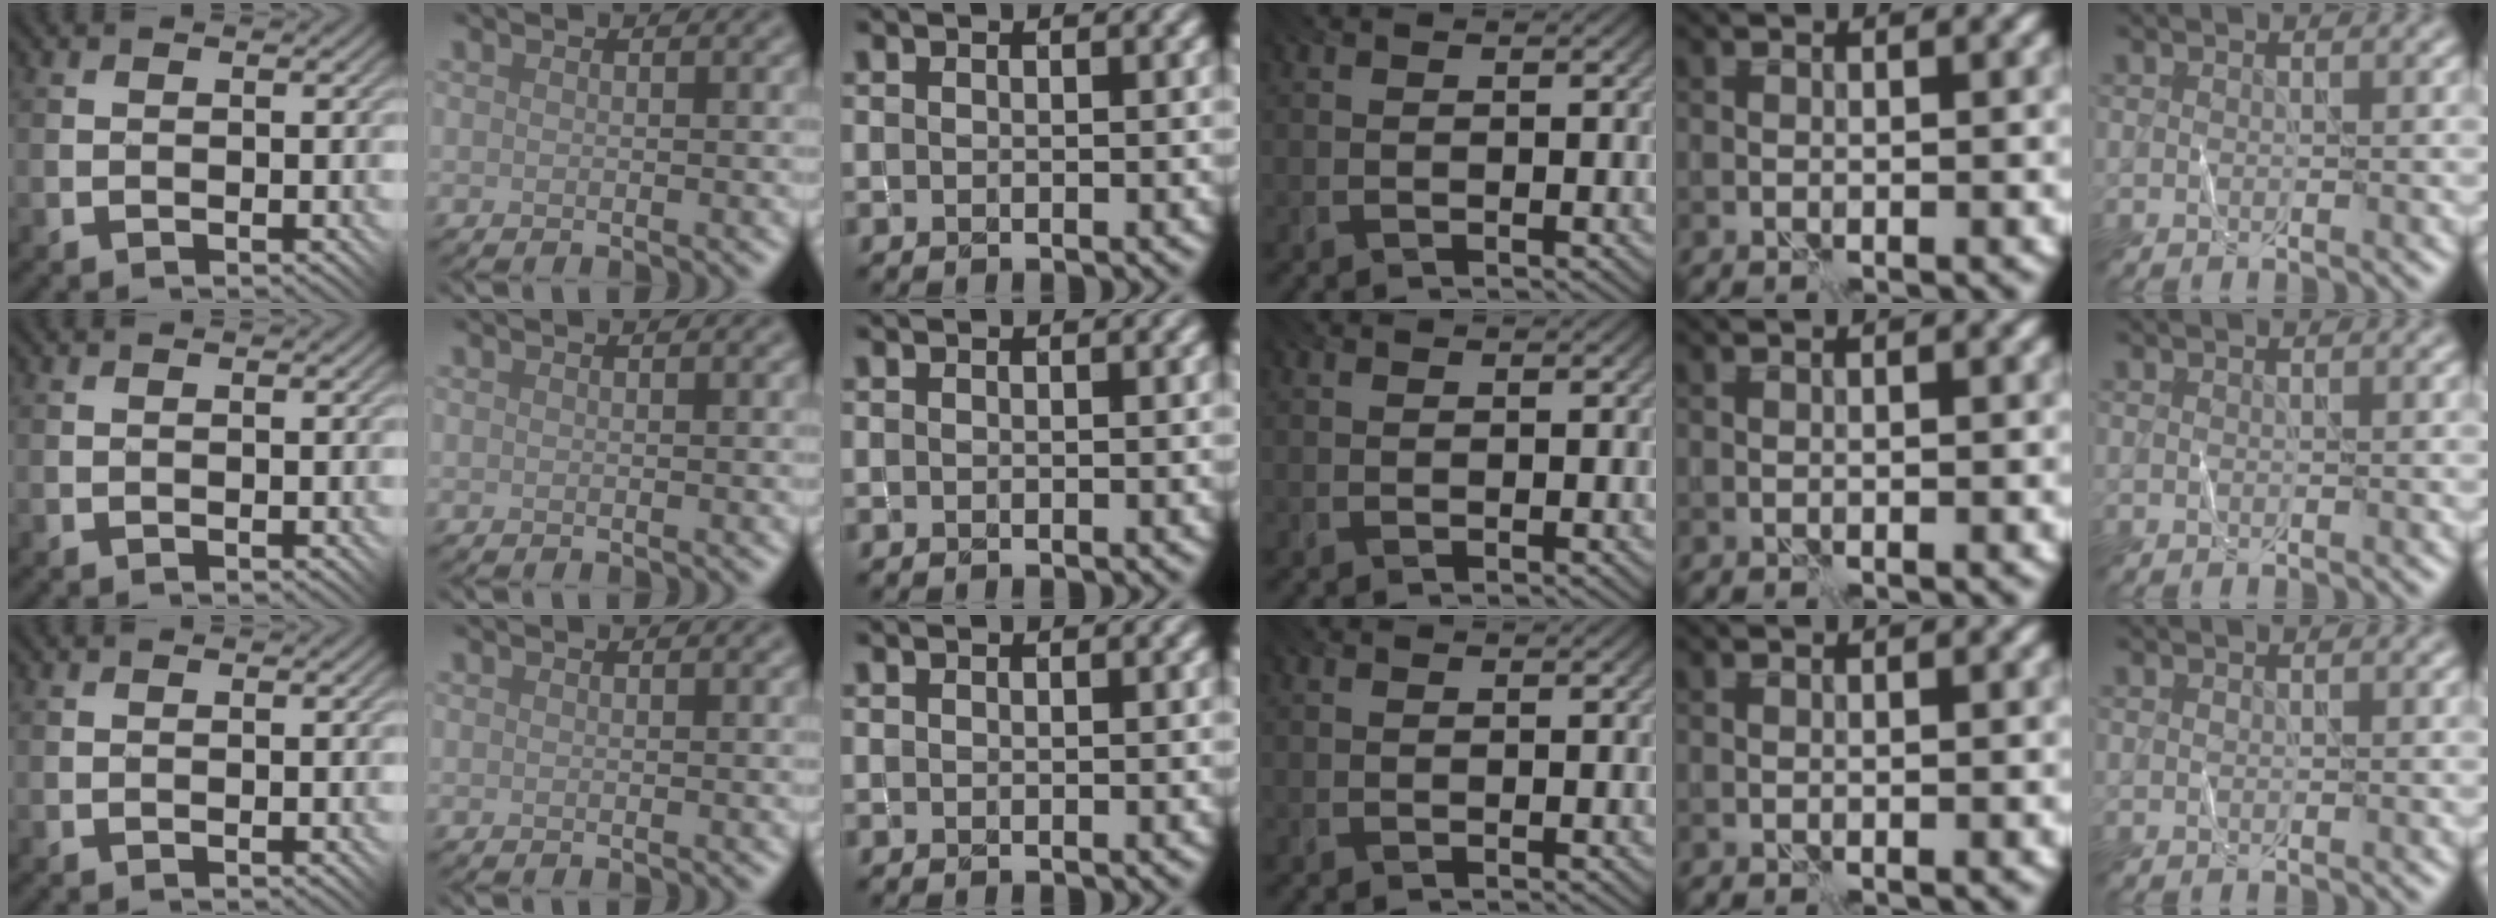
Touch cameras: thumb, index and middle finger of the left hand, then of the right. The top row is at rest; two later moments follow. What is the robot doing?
{"motion": "fold", "object": "shorts"}